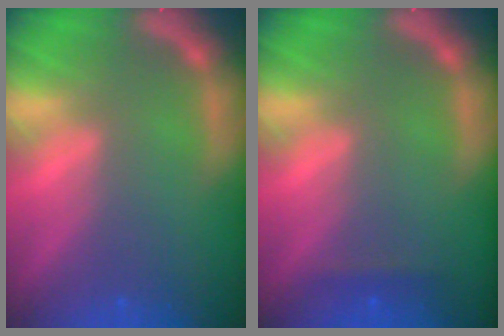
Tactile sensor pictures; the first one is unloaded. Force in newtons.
{"total": 0.9}